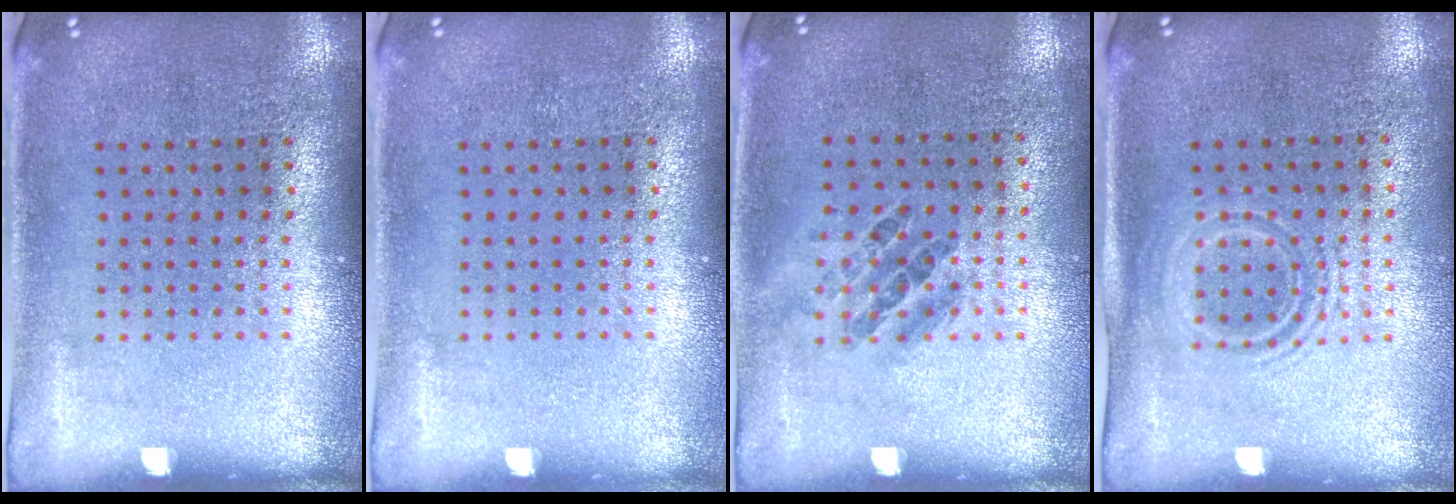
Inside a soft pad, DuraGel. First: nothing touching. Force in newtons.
{"total": 0.0}
{"total": 0.9, "press": 0.8, "slide": 0.5}
{"total": 1.4, "press": 1.2, "slide": 0.7}